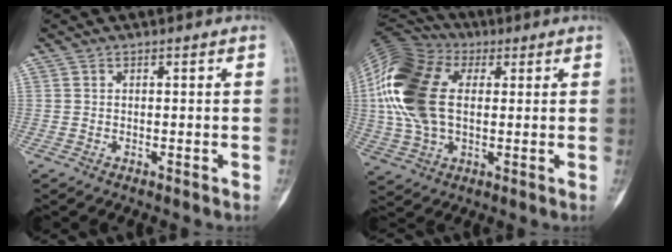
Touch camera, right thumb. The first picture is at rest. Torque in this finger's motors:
{"motor_torque": [0.82, 2.03, 0.95, 0.79, 0.26]}